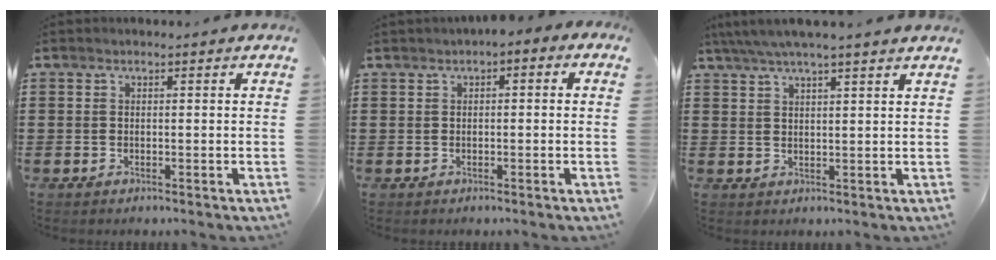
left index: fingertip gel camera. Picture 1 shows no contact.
{"total": 1.2, "force": [-0.3, 0.6, 0.9], "torque": [-0.020, 0.003, -0.007]}
{"total": 3.6, "force": [3.2, 0.1, 1.7], "torque": [-0.042, -0.005, 0.058]}